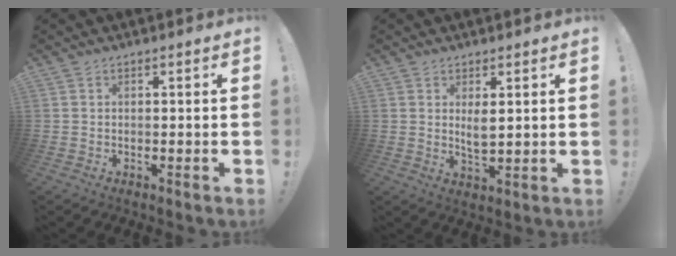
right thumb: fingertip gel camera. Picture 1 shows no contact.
{"total": 4.1, "force": [1.6, 1.8, 3.3], "torque": [-0.062, -0.008, 0.029]}